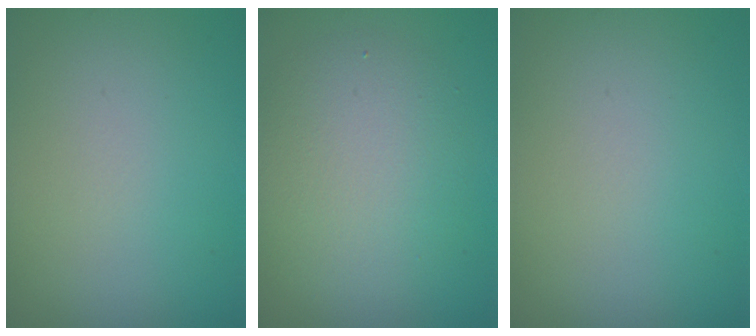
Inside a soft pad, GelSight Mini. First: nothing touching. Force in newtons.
{"total": 4.9, "press": 4.9, "slide": 0.4}
{"total": 0.0}